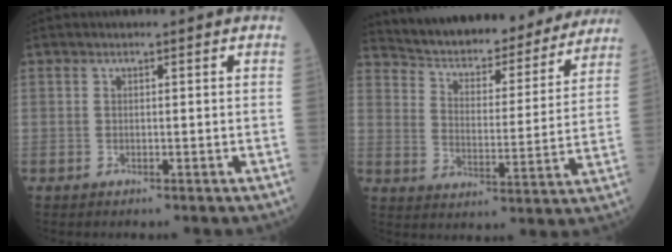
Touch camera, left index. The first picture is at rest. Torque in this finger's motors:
{"motor_torque": [0.29, -1.20, 0.34, 0.14]}